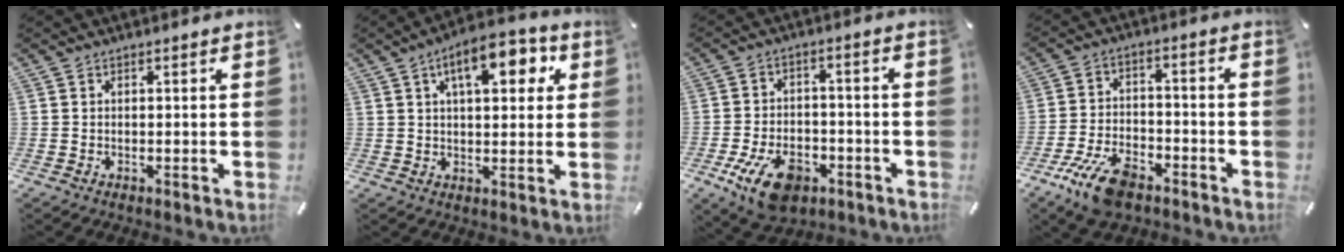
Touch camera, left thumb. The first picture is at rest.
{"total": 11.5, "force": [5.0, 5.3, 8.9], "torque": [-0.123, -0.007, 0.078]}
{"total": 11.5, "force": [-5.5, 6.8, 7.5], "torque": [-0.136, 0.023, -0.096]}
{"total": 11.1, "force": [-7.0, 5.1, 6.9], "torque": [-0.141, 0.036, -0.130]}